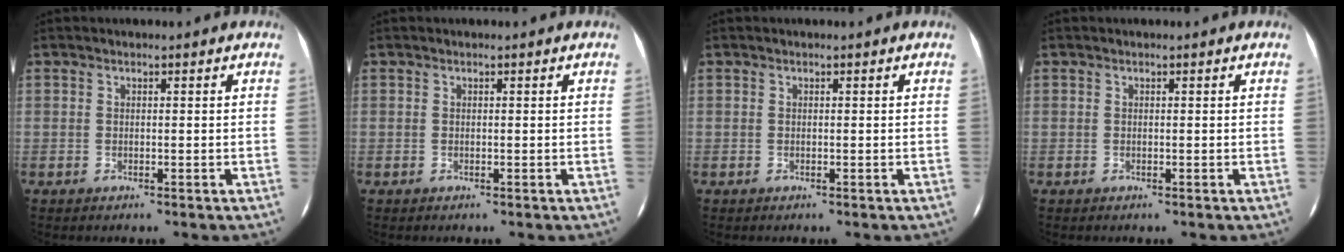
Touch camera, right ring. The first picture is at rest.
{"total": 0.0}
{"total": 0.0}
{"total": 0.0}